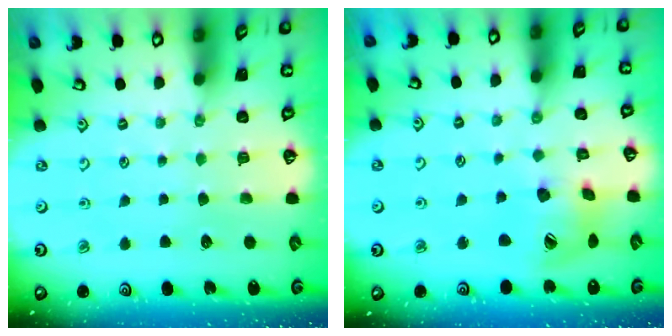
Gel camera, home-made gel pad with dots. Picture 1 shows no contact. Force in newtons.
{"total": 14.7, "press": 14.6, "slide": 1.8}